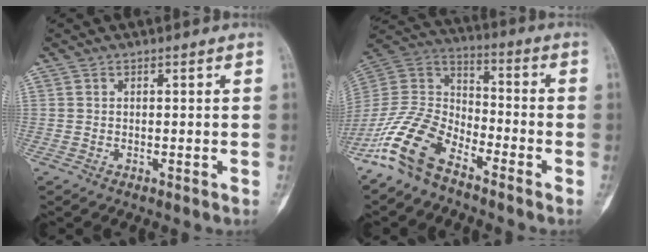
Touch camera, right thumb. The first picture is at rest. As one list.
[{"total": 13.8, "force": [-9.5, 6.6, 7.5], "torque": [-0.147, 0.065, -0.196]}]